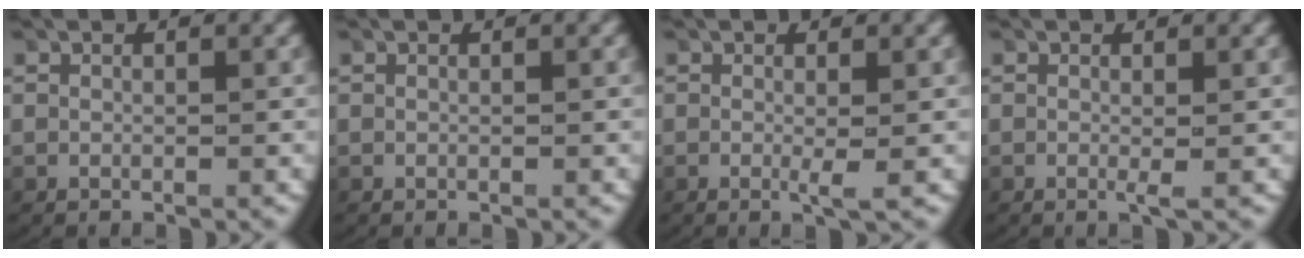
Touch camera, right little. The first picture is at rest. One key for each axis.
{"total": 0.0}
{"total": 1.2, "fx": -0.2, "fy": 0.0, "fz": 1.2, "tx": -0.028, "ty": -0.009, "tz": -0.002}
{"total": 0.7, "fx": 0.0, "fy": 0.0, "fz": 0.7, "tx": -0.016, "ty": -0.006, "tz": -0.001}